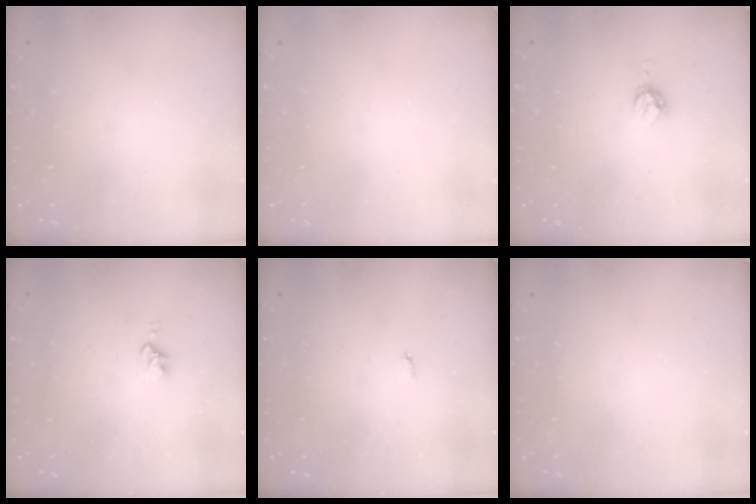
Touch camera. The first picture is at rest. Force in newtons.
{"total": 0.0}
{"total": 4.5, "press": 4.5, "slide": 0.0}
{"total": 2.8, "press": 2.8, "slide": 0.4}
{"total": 2.1, "press": 2.1, "slide": 0.4}
{"total": 0.0}